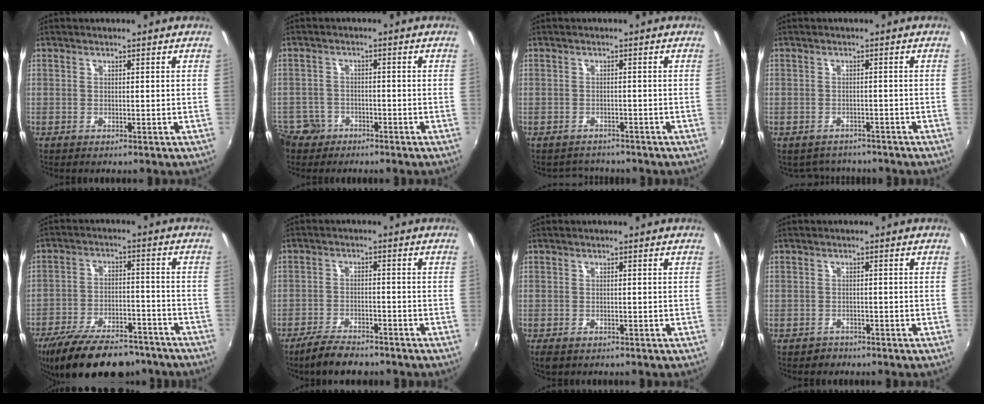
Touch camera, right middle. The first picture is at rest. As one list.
[{"total": 7.1, "force": [-4.2, 5.5, 1.5], "torque": [-0.055, 0.012, -0.073]}, {"total": 3.3, "force": [-2.9, 1.5, -0.2], "torque": [-0.009, 0.001, -0.047]}, {"total": 4.8, "force": [-4.2, 2.2, 0.4], "torque": [-0.019, -0.007, -0.062]}, {"total": 21.4, "force": [-17.1, 7.9, 10.2], "torque": [-0.204, -0.017, -0.250]}, {"total": 7.1, "force": [-5.9, 2.2, 3.2], "torque": [-0.086, -0.011, -0.102]}, {"total": 2.3, "force": [-1.4, 1.3, 1.2], "torque": [-0.024, -0.011, -0.021]}, {"total": 1.8, "force": [-1.3, 1.3, 0.0], "torque": [-0.003, 0.002, -0.019]}]